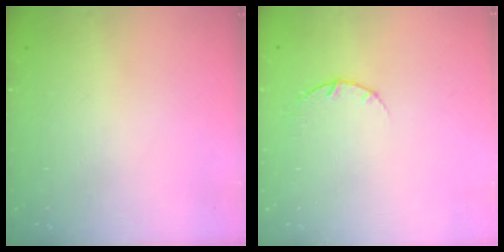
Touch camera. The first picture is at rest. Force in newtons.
{"total": 3.7, "press": 3.7, "slide": 0.6}